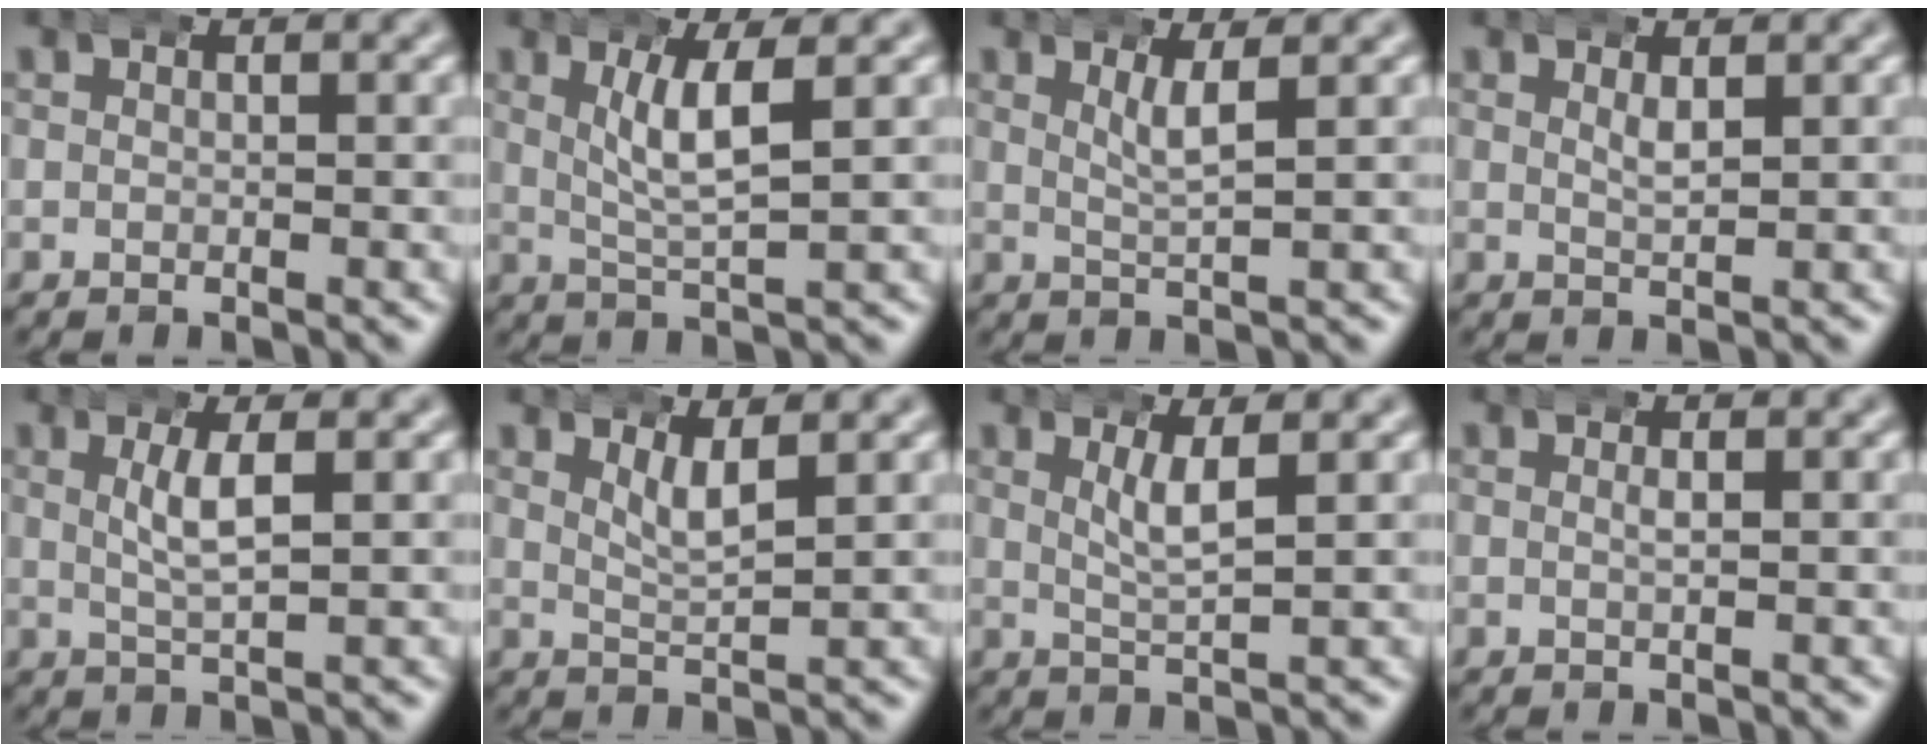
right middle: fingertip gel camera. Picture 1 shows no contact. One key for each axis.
{"total": 3.8, "fx": 1.5, "fy": 0.4, "fz": 3.5, "tx": -0.064, "ty": -0.003, "tz": 0.031}
{"total": 2.5, "fx": 1.5, "fy": -0.2, "fz": 2.0, "tx": -0.038, "ty": -0.002, "tz": 0.030}
{"total": 1.6, "fx": 0.9, "fy": 0.3, "fz": 1.3, "tx": -0.023, "ty": -0.006, "tz": 0.019}
{"total": 2.6, "fx": 0.7, "fy": 0.0, "fz": 2.5, "tx": -0.050, "ty": -0.001, "tz": 0.017}
{"total": 2.9, "fx": 1.9, "fy": 0.3, "fz": 2.1, "tx": -0.041, "ty": -0.007, "tz": 0.036}
{"total": 2.8, "fx": 1.3, "fy": 0.0, "fz": 2.4, "tx": -0.048, "ty": -0.001, "tz": 0.027}
{"total": 0.9, "fx": 0.1, "fy": 0.2, "fz": 0.9, "tx": -0.011, "ty": 0.001, "tz": 0.001}